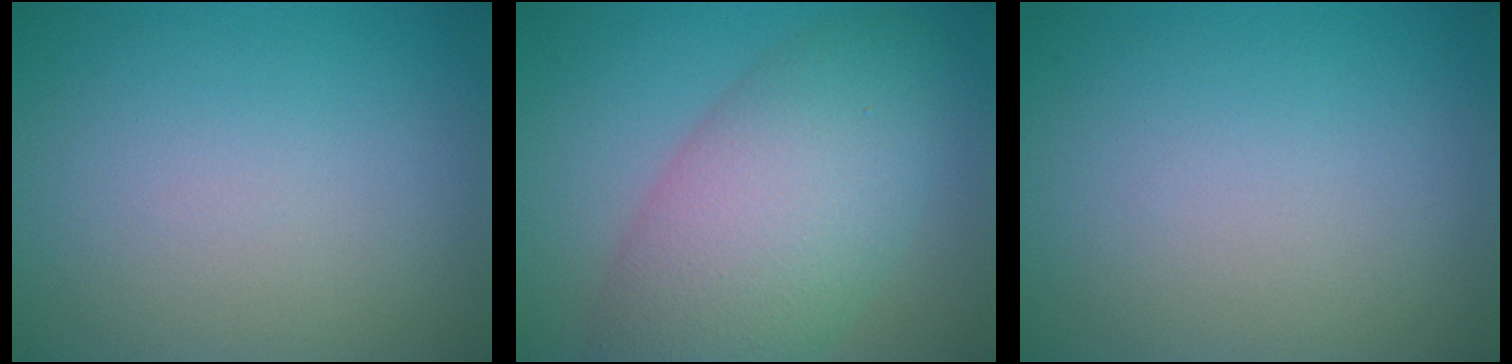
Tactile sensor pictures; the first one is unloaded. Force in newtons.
{"total": 9.1, "press": 9.1, "slide": 0.3}
{"total": 0.0}